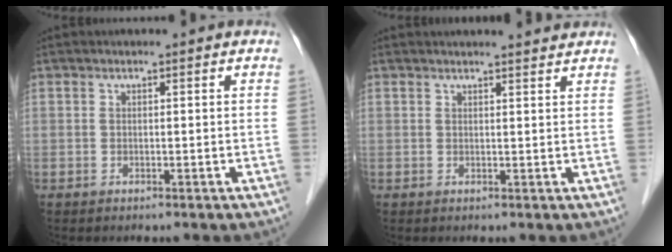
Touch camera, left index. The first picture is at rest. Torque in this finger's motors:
{"motor_torque": [0.44, -0.28, 0.07, -0.01]}